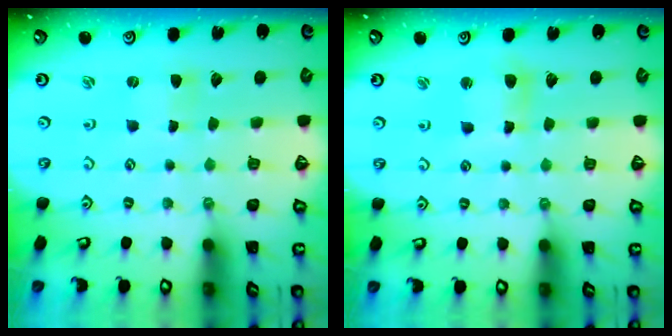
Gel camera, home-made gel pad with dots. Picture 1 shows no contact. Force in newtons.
{"total": 5.1, "press": 5.0, "slide": 0.7}